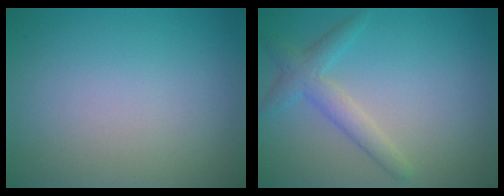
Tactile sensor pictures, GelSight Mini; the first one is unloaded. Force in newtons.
{"total": 2.7, "press": 2.7, "slide": 0.1}